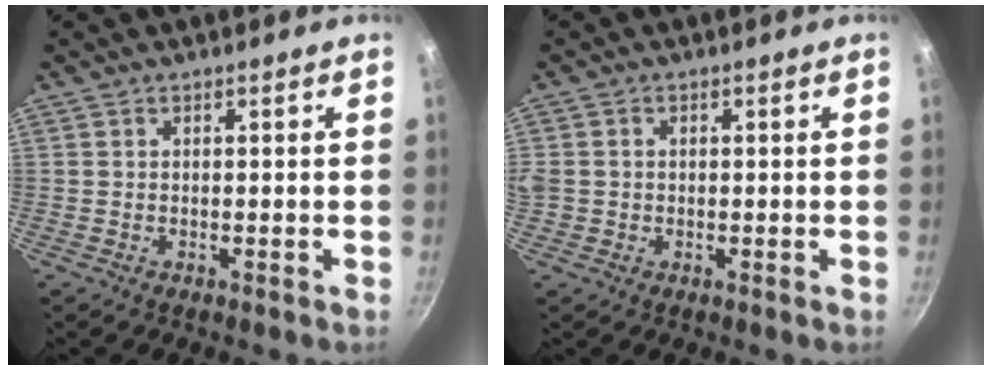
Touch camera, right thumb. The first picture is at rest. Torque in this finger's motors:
{"motor_torque": [0.08, -0.15, 0.31, 0.27, -0.01]}